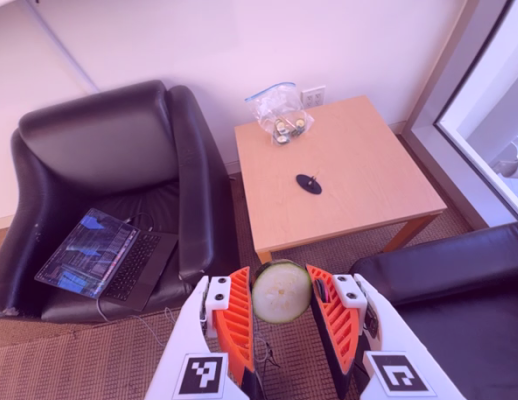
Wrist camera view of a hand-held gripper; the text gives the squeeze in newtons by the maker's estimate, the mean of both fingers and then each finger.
{"total": 10.5, "left": 10.7, "right": 10.3}